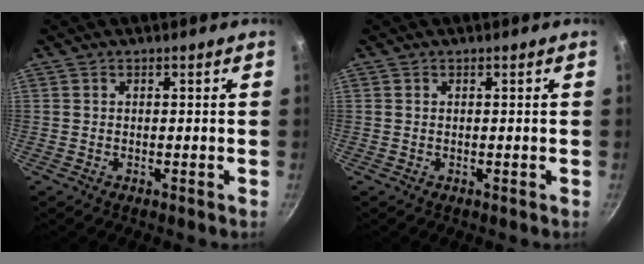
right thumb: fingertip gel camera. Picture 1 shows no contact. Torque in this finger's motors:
{"motor_torque": [-0.36, -0.01, -0.17, 0.17, 0.01]}